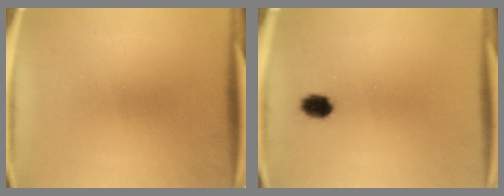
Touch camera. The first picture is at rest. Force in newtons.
{"total": 3.6}